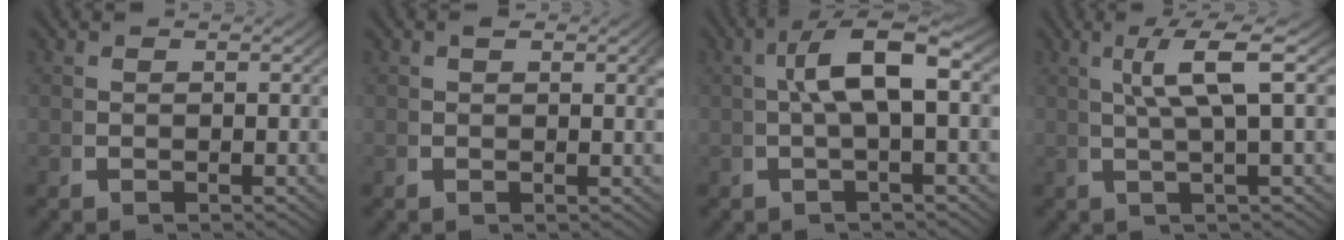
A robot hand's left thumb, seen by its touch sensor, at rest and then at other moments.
{"total": 1.3, "force": [0.6, 0.3, 1.1], "torque": [-0.011, 0.000, 0.007]}
{"total": 6.7, "force": [1.0, 2.4, 6.2], "torque": [-0.107, 0.014, 0.005]}
{"total": 5.7, "force": [2.0, 1.1, 5.2], "torque": [-0.085, 0.012, 0.025]}